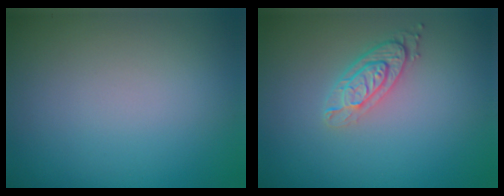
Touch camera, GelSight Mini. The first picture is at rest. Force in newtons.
{"total": 2.9, "press": 2.2, "slide": 1.9}